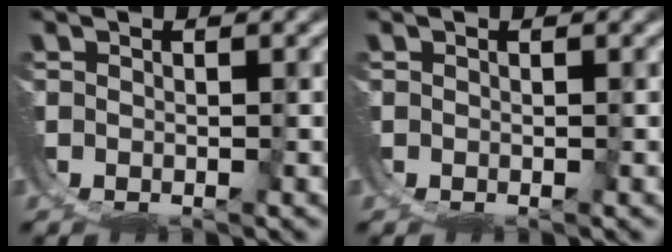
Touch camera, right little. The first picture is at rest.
{"total": 0.0}